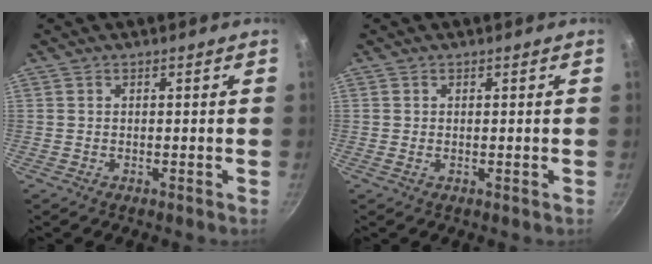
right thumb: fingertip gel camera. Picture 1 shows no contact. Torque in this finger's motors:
{"motor_torque": [-0.77, -0.03, -0.15, 0.28, 0.02]}